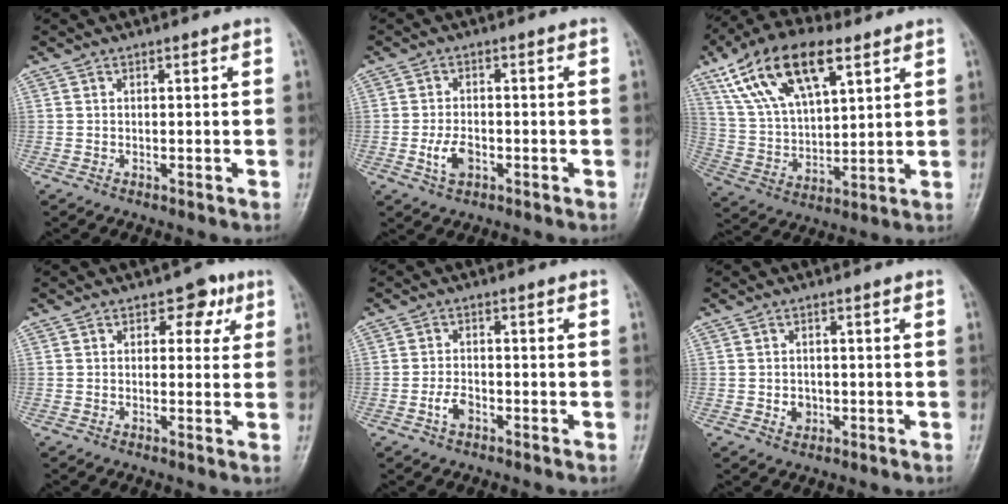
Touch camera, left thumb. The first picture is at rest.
{"total": 4.4, "force": [-1.5, 2.7, 3.2], "torque": [-0.059, 0.006, -0.025]}
{"total": 19.3, "force": [9.9, 9.1, 13.8], "torque": [-0.233, -0.012, 0.185]}
{"total": 4.9, "force": [2.1, 3.3, 2.9], "torque": [-0.006, -0.003, 0.020]}
{"total": 3.2, "force": [-1.5, 1.9, 2.1], "torque": [-0.038, 0.013, -0.029]}
{"total": 2.6, "force": [-0.5, 2.2, 1.3], "torque": [-0.009, 0.003, -0.004]}